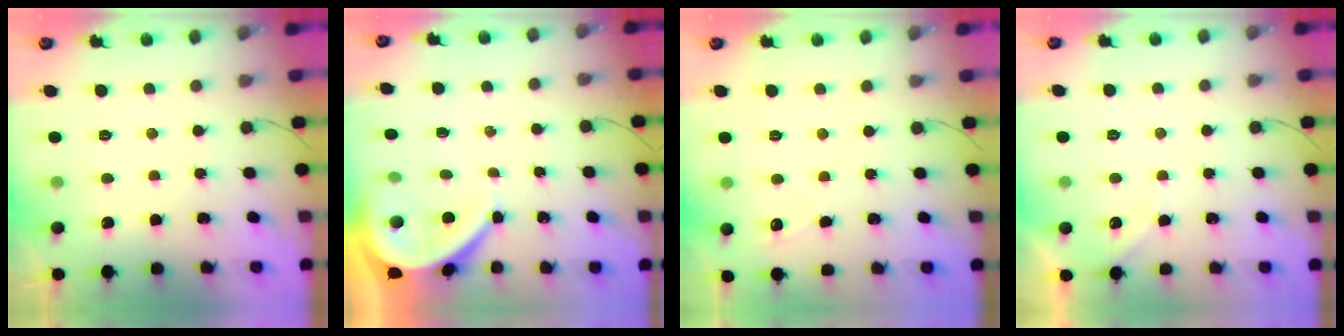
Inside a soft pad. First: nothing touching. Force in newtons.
{"total": 6.7, "press": 6.7, "slide": 0.7}
{"total": 3.7, "press": 3.7, "slide": 0.5}
{"total": 5.0, "press": 5.0, "slide": 0.7}